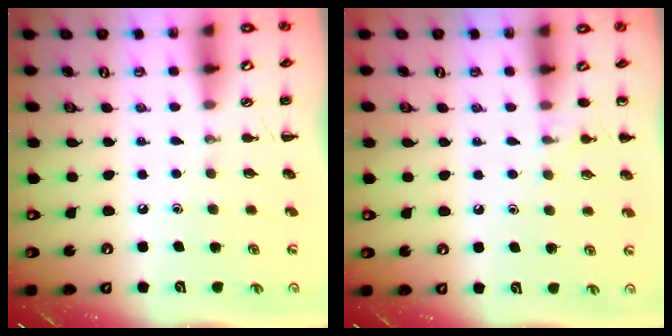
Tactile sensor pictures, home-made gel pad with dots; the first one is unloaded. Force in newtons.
{"total": 5.2, "press": 4.9, "slide": 1.6}